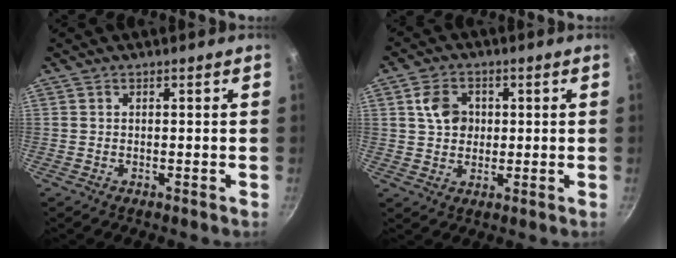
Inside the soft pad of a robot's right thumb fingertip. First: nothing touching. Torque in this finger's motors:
{"motor_torque": [0.00, 0.06, 0.47, 0.71, 0.03]}